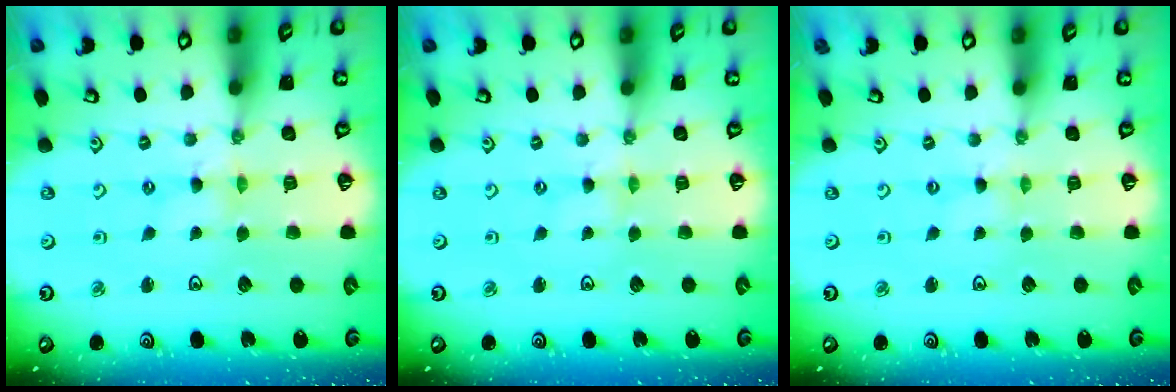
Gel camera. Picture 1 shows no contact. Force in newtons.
{"total": 0.5, "press": 0.5, "slide": 0.2}
{"total": 0.0}